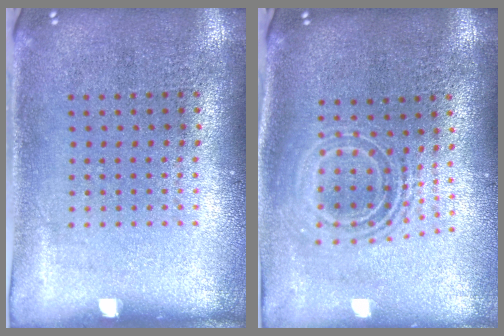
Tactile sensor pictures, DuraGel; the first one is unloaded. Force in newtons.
{"total": 2.0, "press": 1.5, "slide": 1.3}